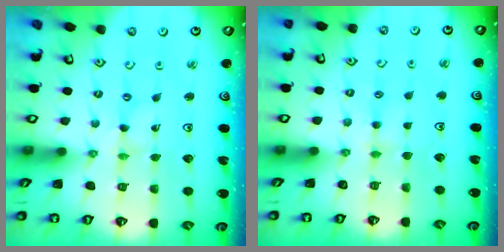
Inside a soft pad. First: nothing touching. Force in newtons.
{"total": 4.0, "press": 3.9, "slide": 0.6}